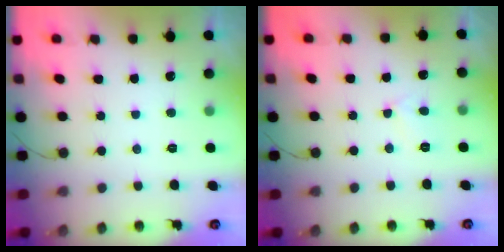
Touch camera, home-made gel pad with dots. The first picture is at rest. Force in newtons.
{"total": 3.5, "press": 3.5, "slide": 0.4}